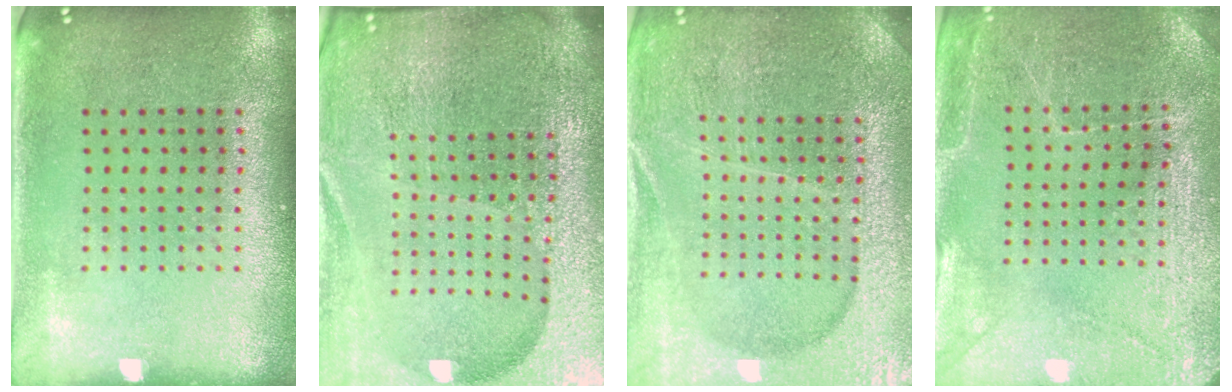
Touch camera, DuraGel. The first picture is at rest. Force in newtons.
{"total": 6.4, "press": 5.6, "slide": 3.1}
{"total": 4.4, "press": 4.2, "slide": 1.4}
{"total": 2.9, "press": 2.9, "slide": 0.2}